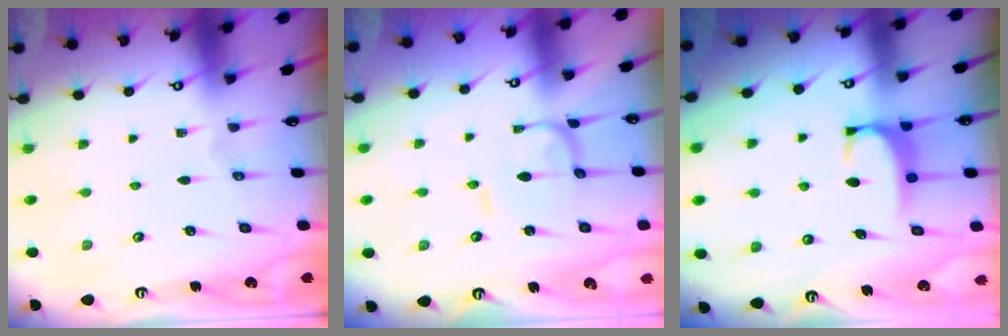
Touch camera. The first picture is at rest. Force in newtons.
{"total": 1.0, "press": 0.9, "slide": 0.2}
{"total": 1.7, "press": 1.6, "slide": 0.5}